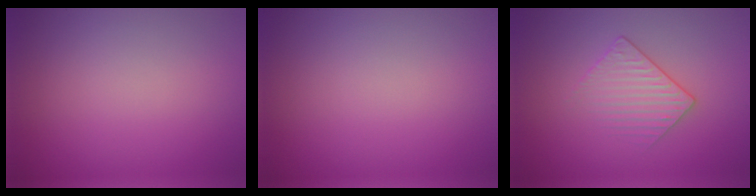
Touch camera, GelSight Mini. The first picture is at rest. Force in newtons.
{"total": 0.0}
{"total": 1.9, "press": 1.6, "slide": 1.0}